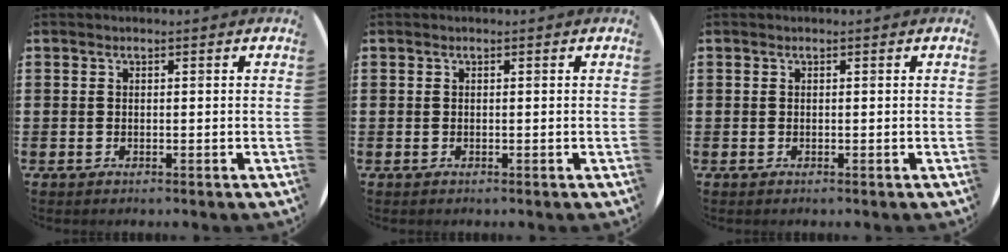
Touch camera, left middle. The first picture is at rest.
{"total": 0.0}
{"total": 0.0}